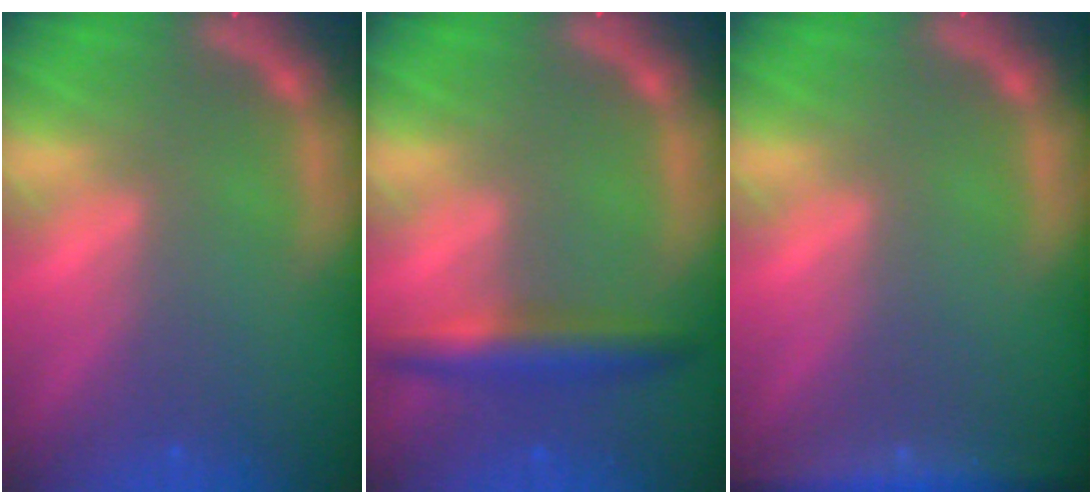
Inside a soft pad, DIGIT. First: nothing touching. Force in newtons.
{"total": 4.0}
{"total": 5.0}